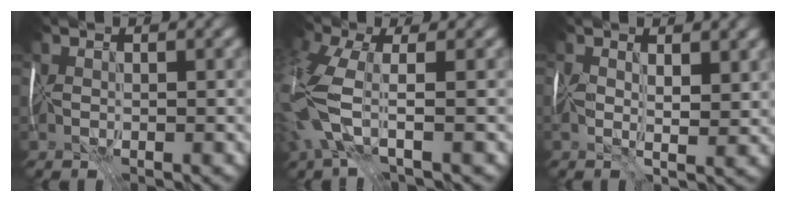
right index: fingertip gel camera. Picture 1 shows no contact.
{"total": 7.0, "force": [-1.4, 3.2, 6.0], "torque": [-0.158, -0.005, -0.040]}
{"total": 3.2, "force": [1.0, 1.5, 2.7], "torque": [-0.051, -0.002, 0.018]}